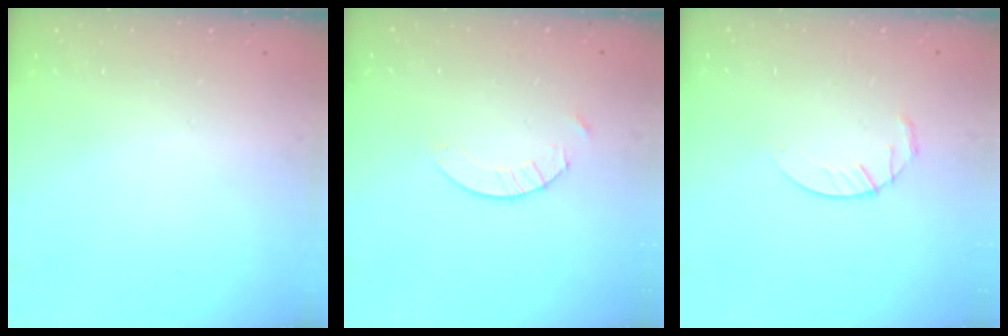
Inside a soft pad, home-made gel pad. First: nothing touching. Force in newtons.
{"total": 4.2, "press": 4.2, "slide": 0.4}
{"total": 4.0, "press": 4.0, "slide": 0.6}